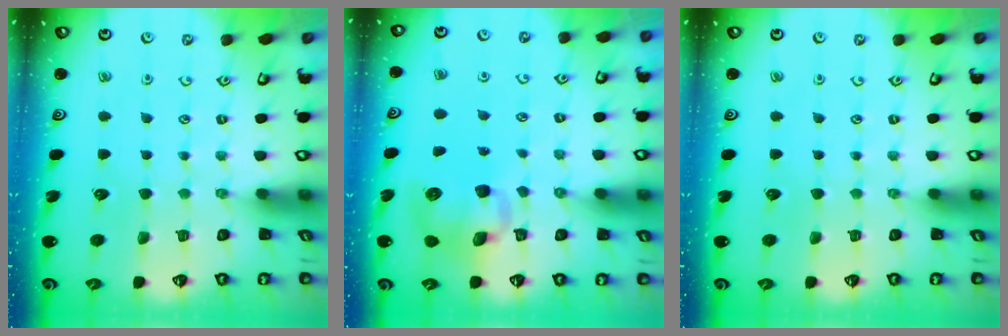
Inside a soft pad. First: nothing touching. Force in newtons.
{"total": 8.7, "press": 8.6, "slide": 1.4}
{"total": 0.0}